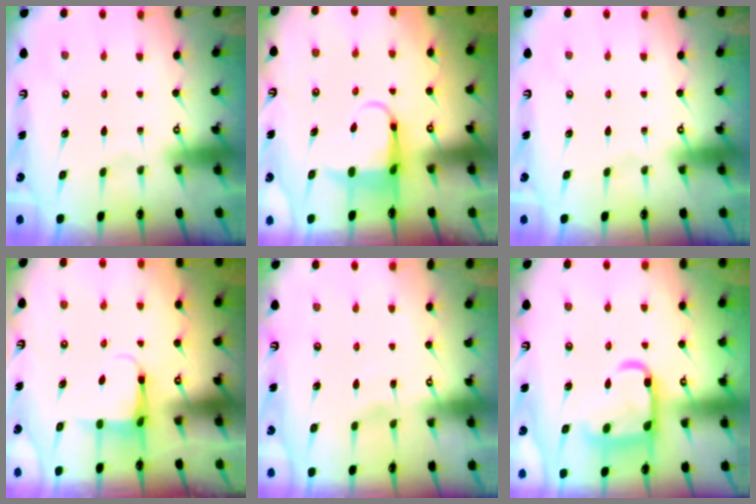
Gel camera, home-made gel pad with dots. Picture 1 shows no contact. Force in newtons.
{"total": 5.2, "press": 5.1, "slide": 1.0}
{"total": 0.0}
{"total": 4.3, "press": 4.3, "slide": 0.5}
{"total": 2.2, "press": 2.2, "slide": 0.2}
{"total": 17.0, "press": 16.9, "slide": 1.3}